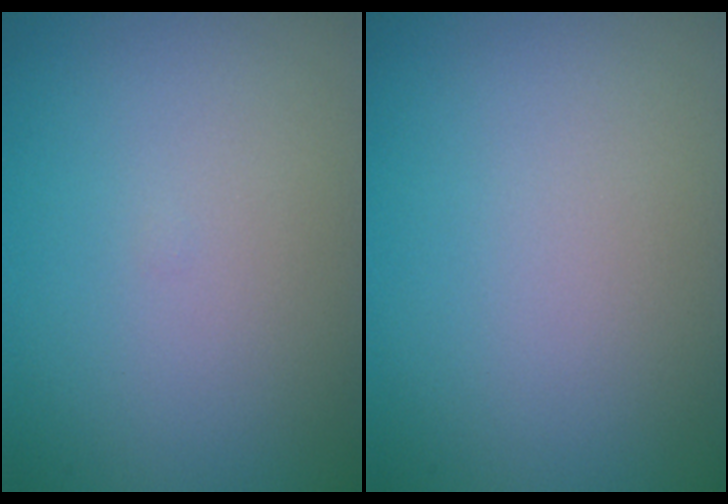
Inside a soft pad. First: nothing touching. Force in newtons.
{"total": 0.0}